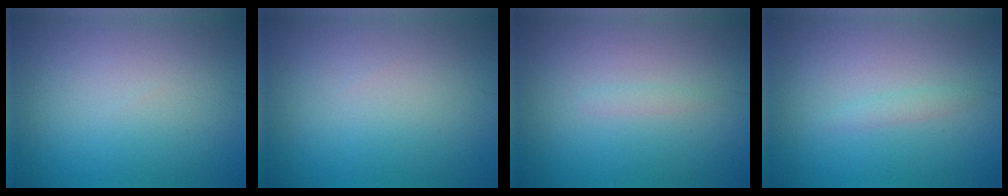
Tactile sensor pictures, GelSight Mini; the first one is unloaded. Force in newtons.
{"total": 0.0}
{"total": 0.6, "press": 0.6, "slide": 0.1}
{"total": 0.8, "press": 0.8, "slide": 0.0}